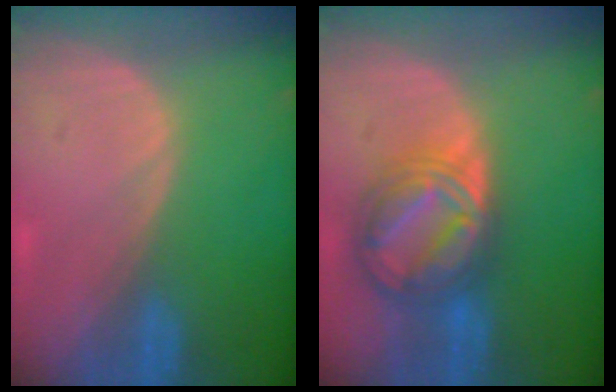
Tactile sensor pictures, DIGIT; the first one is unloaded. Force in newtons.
{"total": 9.0, "press": 9.0, "slide": 0.6}